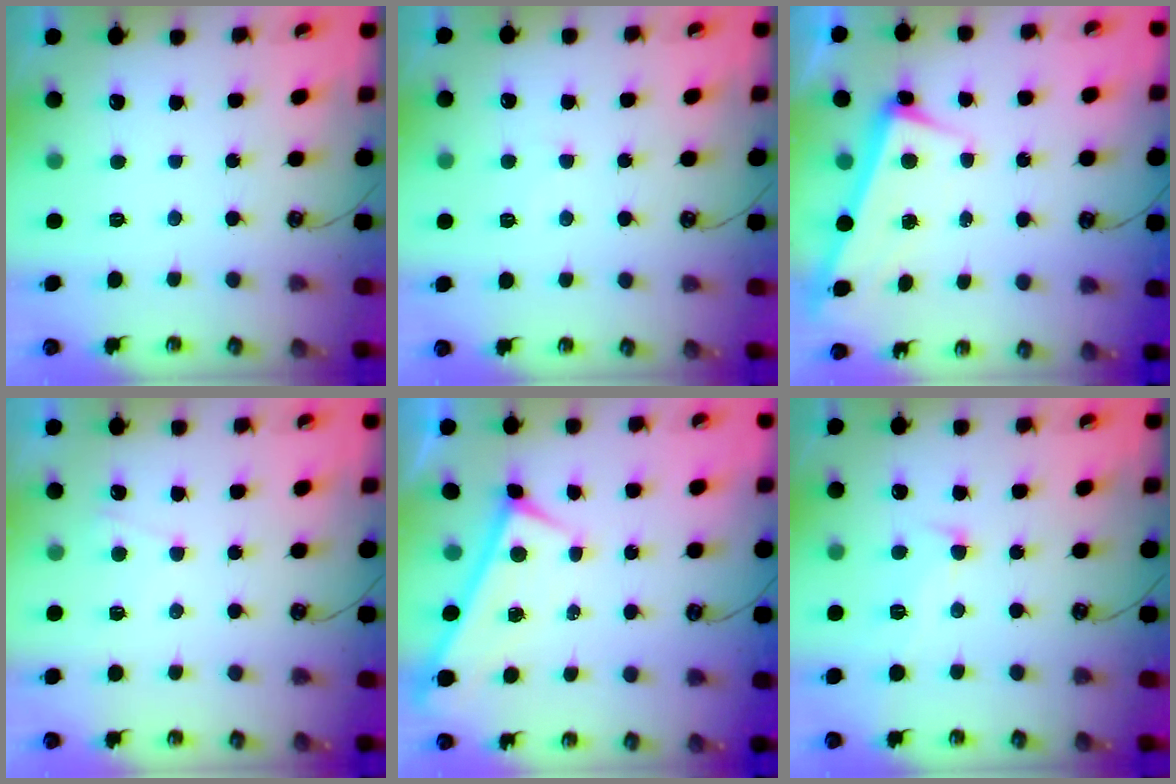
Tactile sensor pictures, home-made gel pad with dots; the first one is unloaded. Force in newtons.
{"total": 1.9, "press": 1.8, "slide": 0.5}
{"total": 2.6, "press": 2.5, "slide": 0.7}
{"total": 2.4, "press": 2.4, "slide": 0.4}
{"total": 0.0}
{"total": 1.7, "press": 1.5, "slide": 0.9}